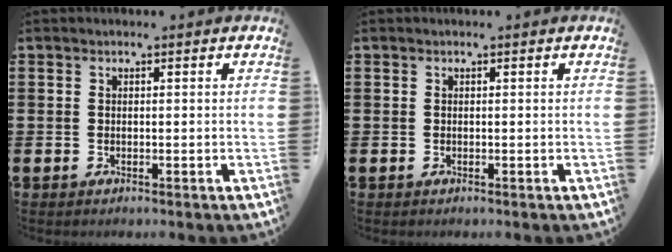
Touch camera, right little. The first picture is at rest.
{"total": 0.0}